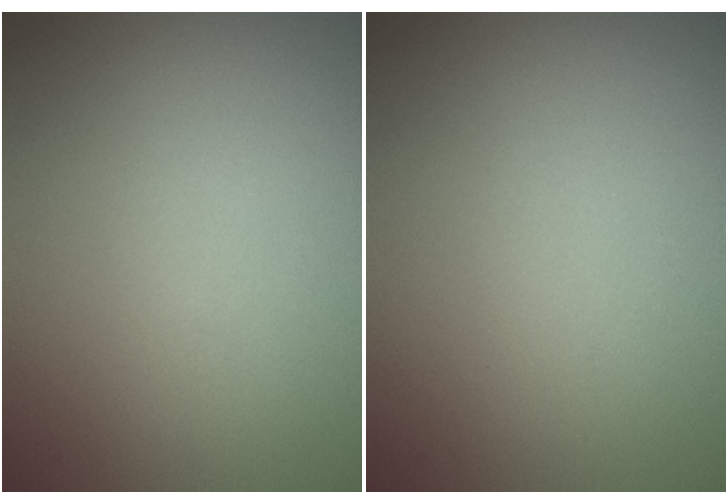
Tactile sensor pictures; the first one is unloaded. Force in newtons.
{"total": 0.0}